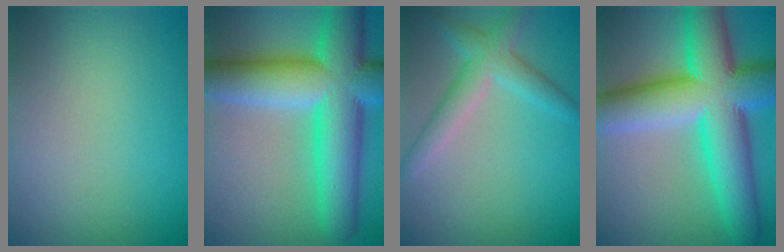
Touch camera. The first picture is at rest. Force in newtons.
{"total": 13.6, "press": 13.6, "slide": 0.3}
{"total": 3.5, "press": 3.5, "slide": 0.0}
{"total": 14.0, "press": 14.0, "slide": 0.1}